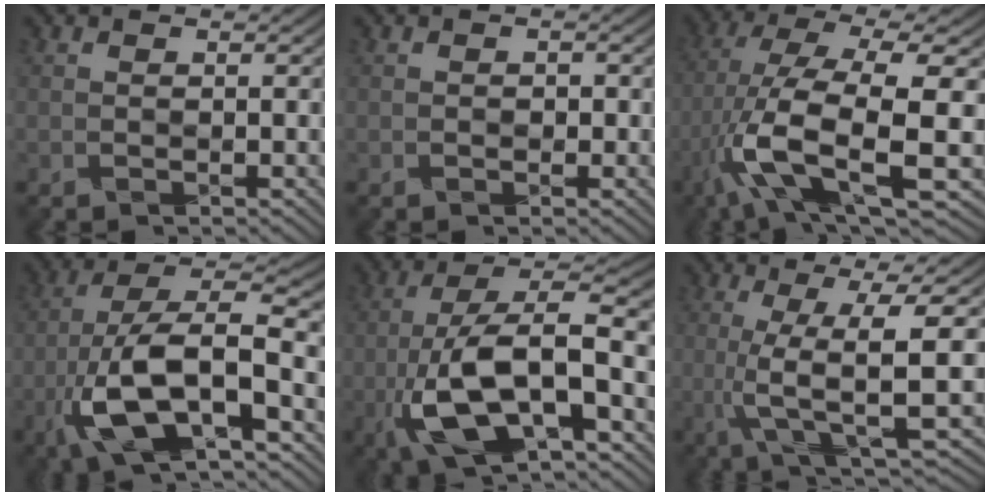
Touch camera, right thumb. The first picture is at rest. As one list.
[{"total": 1.2, "force": [-0.3, 1.0, 0.6], "torque": [-0.011, 0.000, -0.003]}, {"total": 13.6, "force": [-5.1, 3.9, 11.9], "torque": [-0.243, -0.011, -0.089]}, {"total": 13.2, "force": [-5.2, 5.0, 11.1], "torque": [-0.239, -0.002, -0.105]}, {"total": 13.9, "force": [-4.2, 5.5, 12.0], "torque": [-0.248, 0.002, -0.086]}, {"total": 9.1, "force": [-1.0, 1.4, 8.9], "torque": [-0.163, 0.014, -0.016]}]